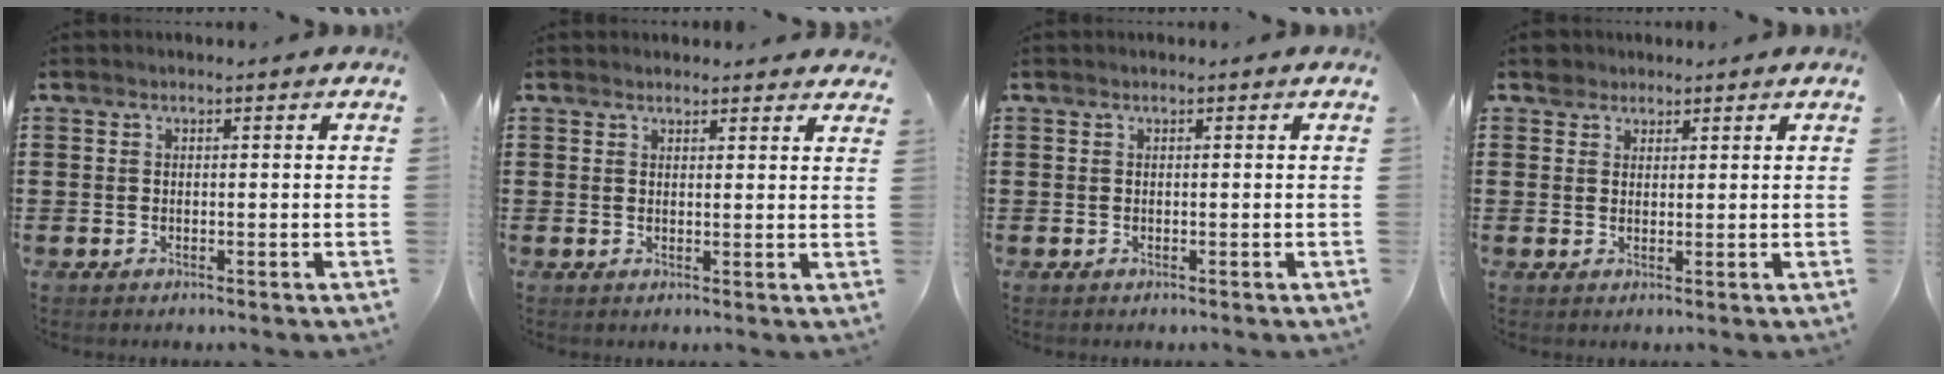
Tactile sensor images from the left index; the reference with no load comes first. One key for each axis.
{"total": 1.7, "fx": 1.7, "fy": 0.3, "fz": 0.2, "tx": -0.007, "ty": 0.002, "tz": 0.033}
{"total": 0.0}
{"total": 2.3, "fx": 1.9, "fy": 1.3, "fz": 0.0, "tx": 0.002, "ty": 0.002, "tz": 0.036}